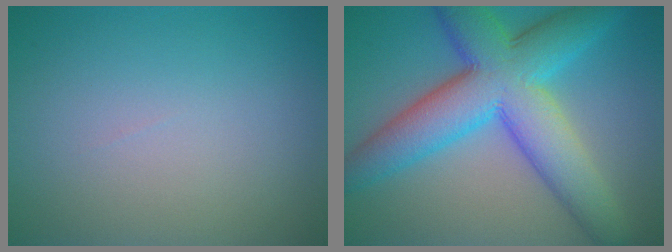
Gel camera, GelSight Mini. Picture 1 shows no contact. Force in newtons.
{"total": 10.8, "press": 10.8, "slide": 0.1}